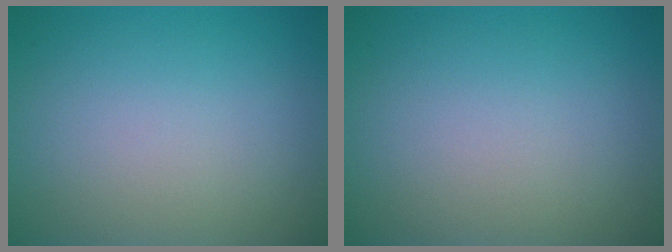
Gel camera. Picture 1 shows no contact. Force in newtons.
{"total": 0.0}